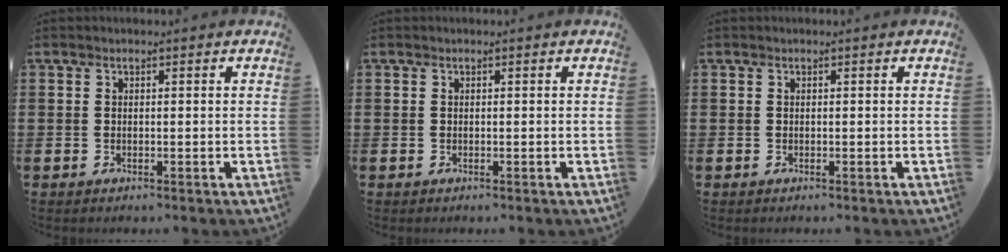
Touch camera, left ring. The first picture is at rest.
{"total": 0.0}
{"total": 0.0}